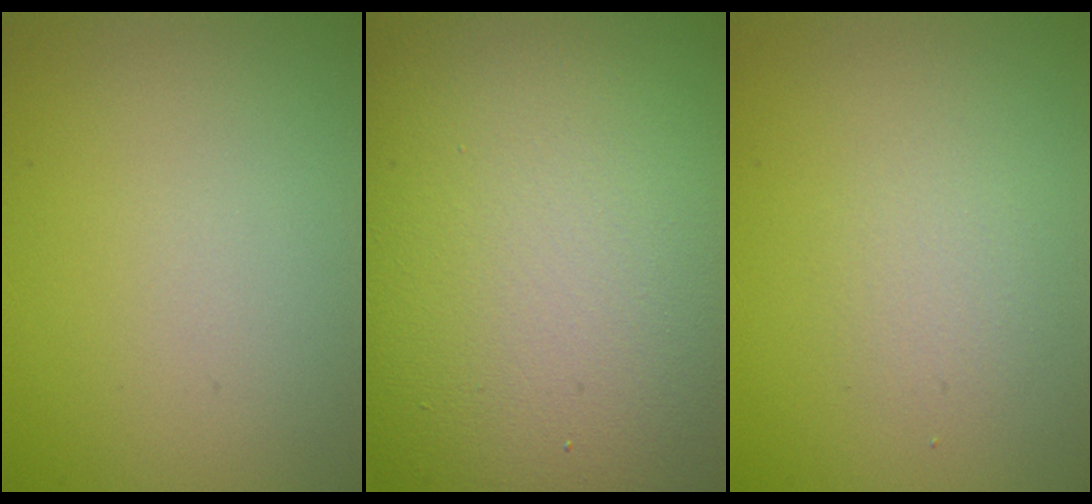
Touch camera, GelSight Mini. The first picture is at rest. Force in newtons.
{"total": 19.8, "press": 19.7, "slide": 1.2}
{"total": 1.4, "press": 1.3, "slide": 0.1}